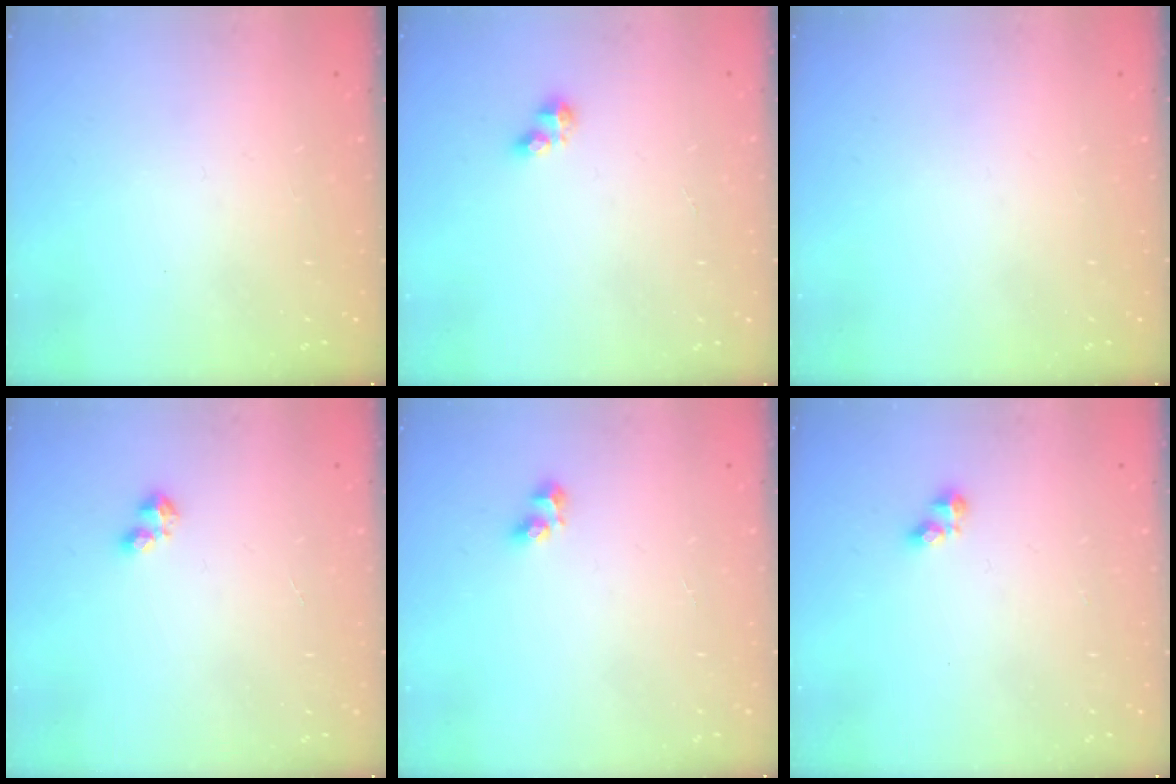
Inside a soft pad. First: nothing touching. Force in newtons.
{"total": 3.6, "press": 3.6, "slide": 0.5}
{"total": 0.0}
{"total": 2.3, "press": 2.3, "slide": 0.4}
{"total": 5.2, "press": 4.8, "slide": 1.8}
{"total": 3.7, "press": 3.6, "slide": 0.6}